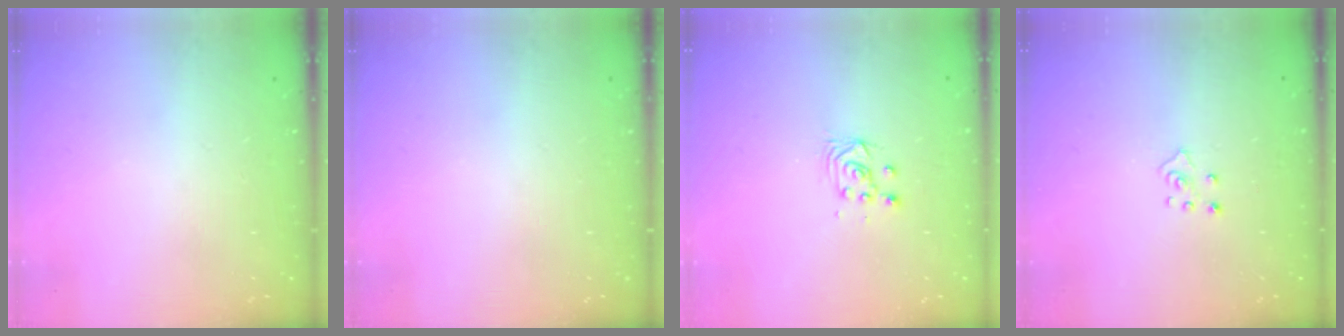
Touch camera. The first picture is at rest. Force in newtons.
{"total": 0.0}
{"total": 4.1, "press": 4.0, "slide": 0.7}
{"total": 2.7, "press": 2.7, "slide": 0.2}